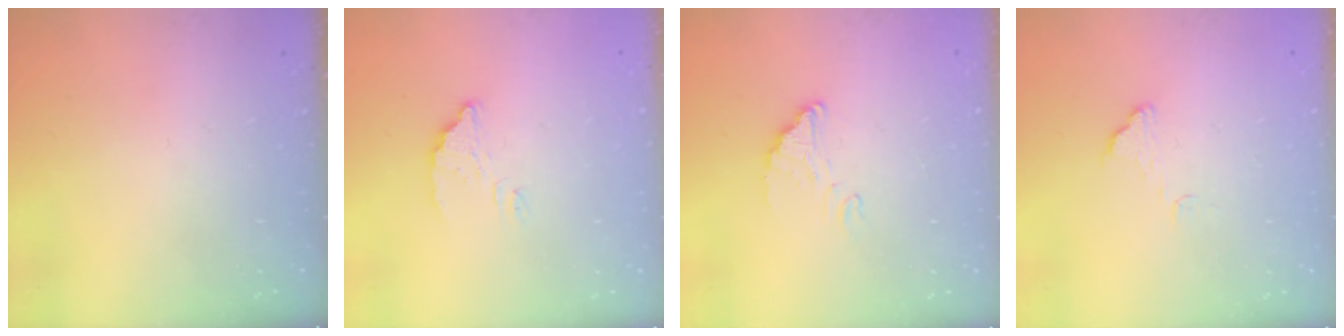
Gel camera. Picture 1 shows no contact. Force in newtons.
{"total": 3.8, "press": 3.8, "slide": 0.2}
{"total": 1.8, "press": 1.8, "slide": 0.0}
{"total": 5.5, "press": 5.5, "slide": 0.5}